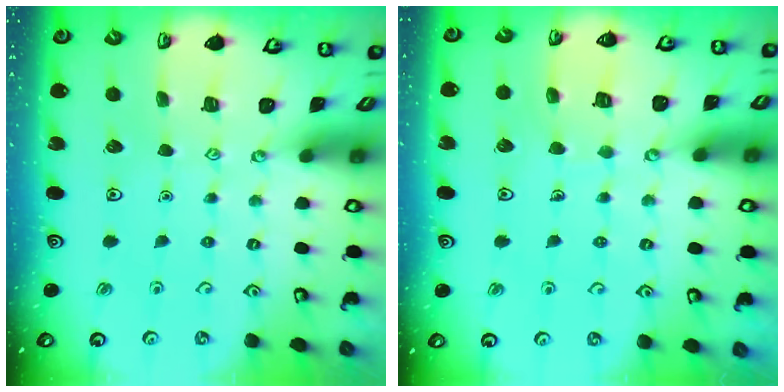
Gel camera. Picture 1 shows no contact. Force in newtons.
{"total": 4.9, "press": 4.9, "slide": 0.3}